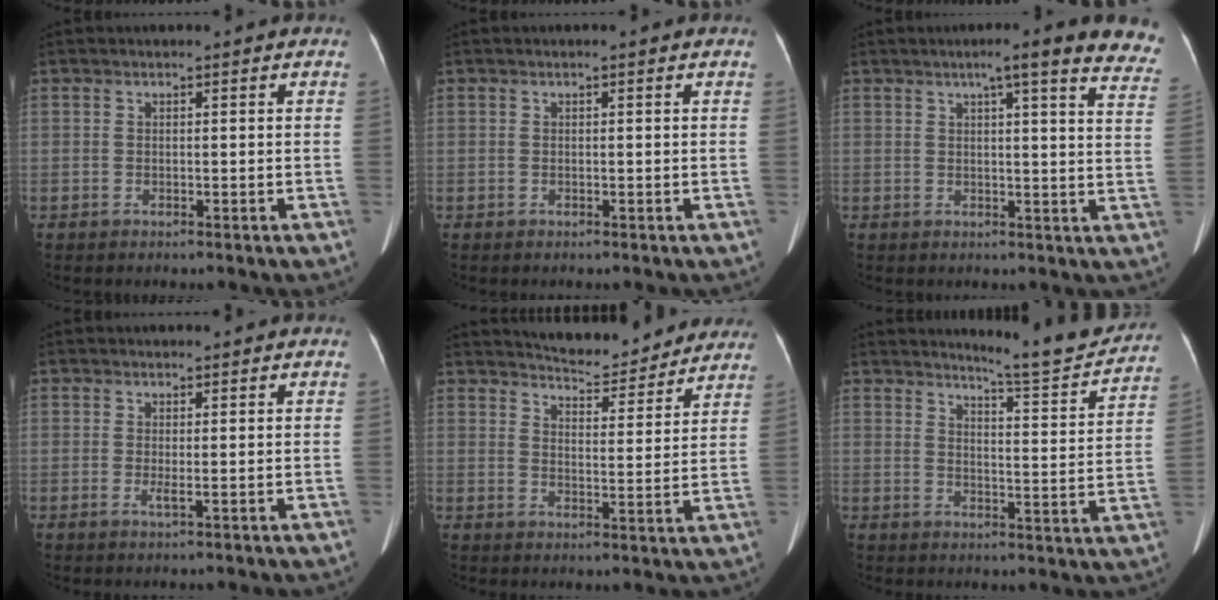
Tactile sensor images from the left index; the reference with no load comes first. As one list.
[{"total": 0.0}, {"total": 16.4, "force": [13.5, 1.3, 9.3], "torque": [-0.102, -0.014, 0.141]}, {"total": 1.4, "force": [0.5, 0.2, 1.3], "torque": [-0.031, 0.004, 0.011]}, {"total": 12.2, "force": [11.7, 2.1, 2.9], "torque": [-0.035, -0.007, 0.150]}, {"total": 11.4, "force": [11.1, -0.2, 2.9], "torque": [-0.039, -0.036, 0.139]}]